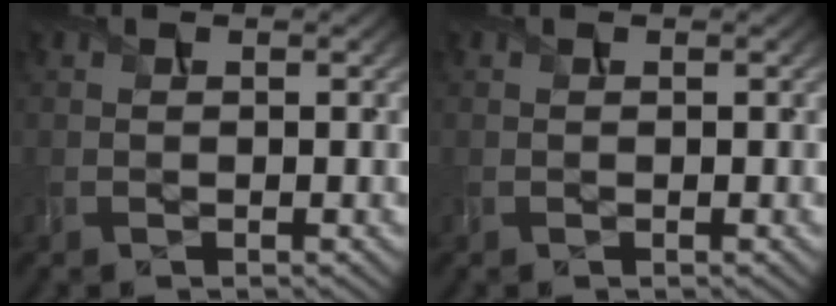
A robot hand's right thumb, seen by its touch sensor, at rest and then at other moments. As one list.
[{"total": 0.0}]